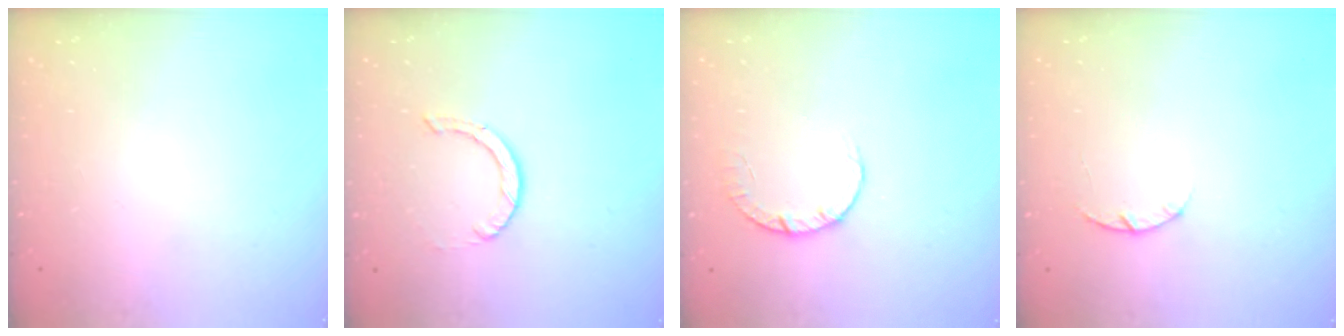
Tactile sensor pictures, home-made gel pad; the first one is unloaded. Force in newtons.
{"total": 0.9, "press": 0.9, "slide": 0.1}
{"total": 2.8, "press": 2.8, "slide": 0.4}
{"total": 2.9, "press": 2.9, "slide": 0.5}